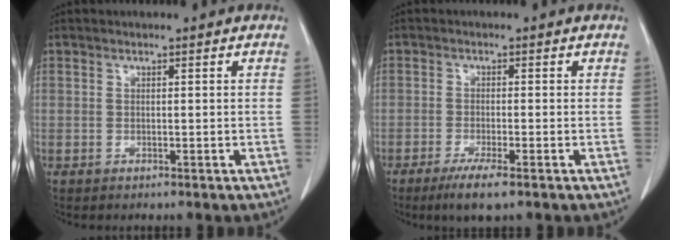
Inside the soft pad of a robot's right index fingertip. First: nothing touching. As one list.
[{"total": 4.5, "force": [-2.8, 0.3, 3.5], "torque": [-0.067, -0.012, -0.049]}]